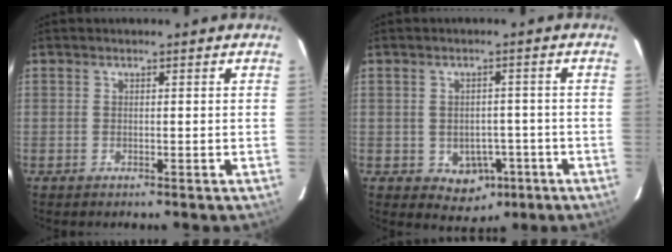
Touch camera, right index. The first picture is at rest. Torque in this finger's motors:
{"motor_torque": [0.58, -0.54, 0.12, 0.00]}